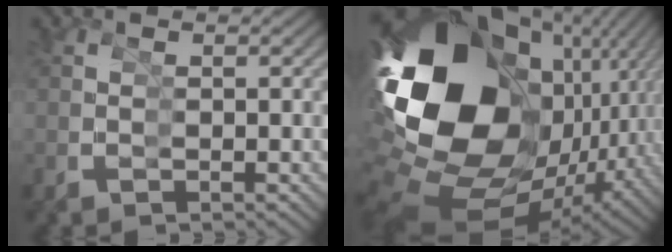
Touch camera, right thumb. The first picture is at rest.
{"total": 28.9, "force": [-1.9, 18.4, 22.2], "torque": [-0.400, -0.048, -0.001]}